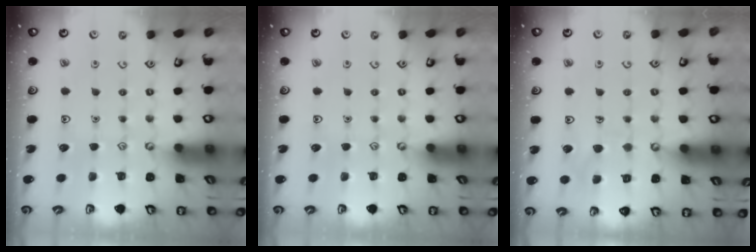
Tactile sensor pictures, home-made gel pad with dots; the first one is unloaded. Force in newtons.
{"total": 0.0}
{"total": 6.4, "press": 6.4, "slide": 0.6}